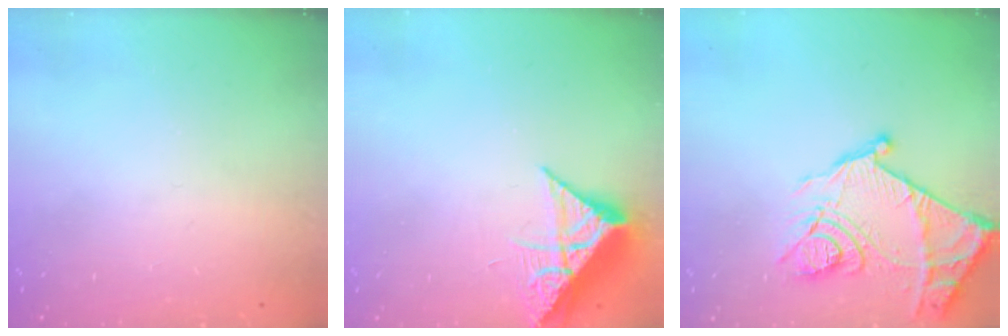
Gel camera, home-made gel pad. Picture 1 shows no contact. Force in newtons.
{"total": 8.1, "press": 8.1, "slide": 0.3}
{"total": 17.3, "press": 17.2, "slide": 1.7}